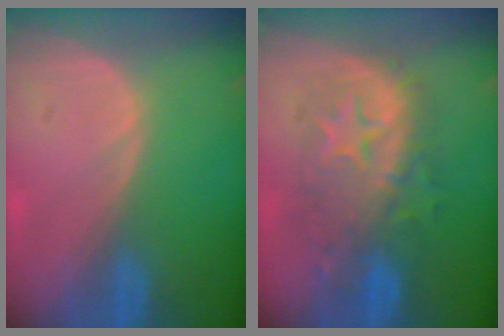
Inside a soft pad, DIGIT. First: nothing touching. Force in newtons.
{"total": 9.0, "press": 9.0, "slide": 0.3}